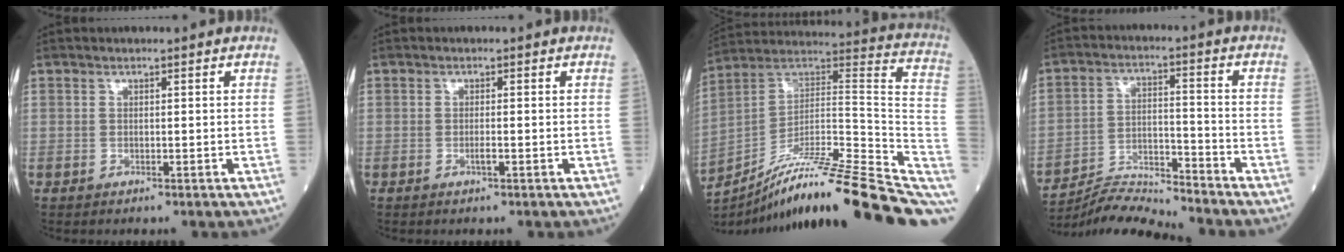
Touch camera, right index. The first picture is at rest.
{"total": 0.8, "force": [-0.3, -0.1, 0.7], "torque": [-0.018, 0.000, -0.003]}
{"total": 26.3, "force": [-19.1, 1.7, 18.1], "torque": [-0.200, 0.030, -0.302]}
{"total": 8.6, "force": [-8.4, -1.6, 0.0], "torque": [-0.005, 0.014, -0.152]}